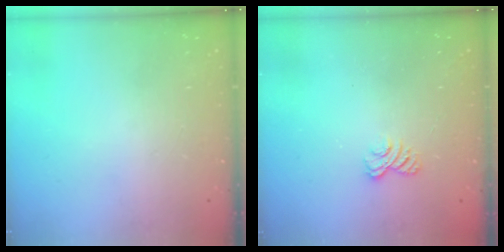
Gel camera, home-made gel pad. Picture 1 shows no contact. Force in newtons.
{"total": 2.9, "press": 2.6, "slide": 1.3}